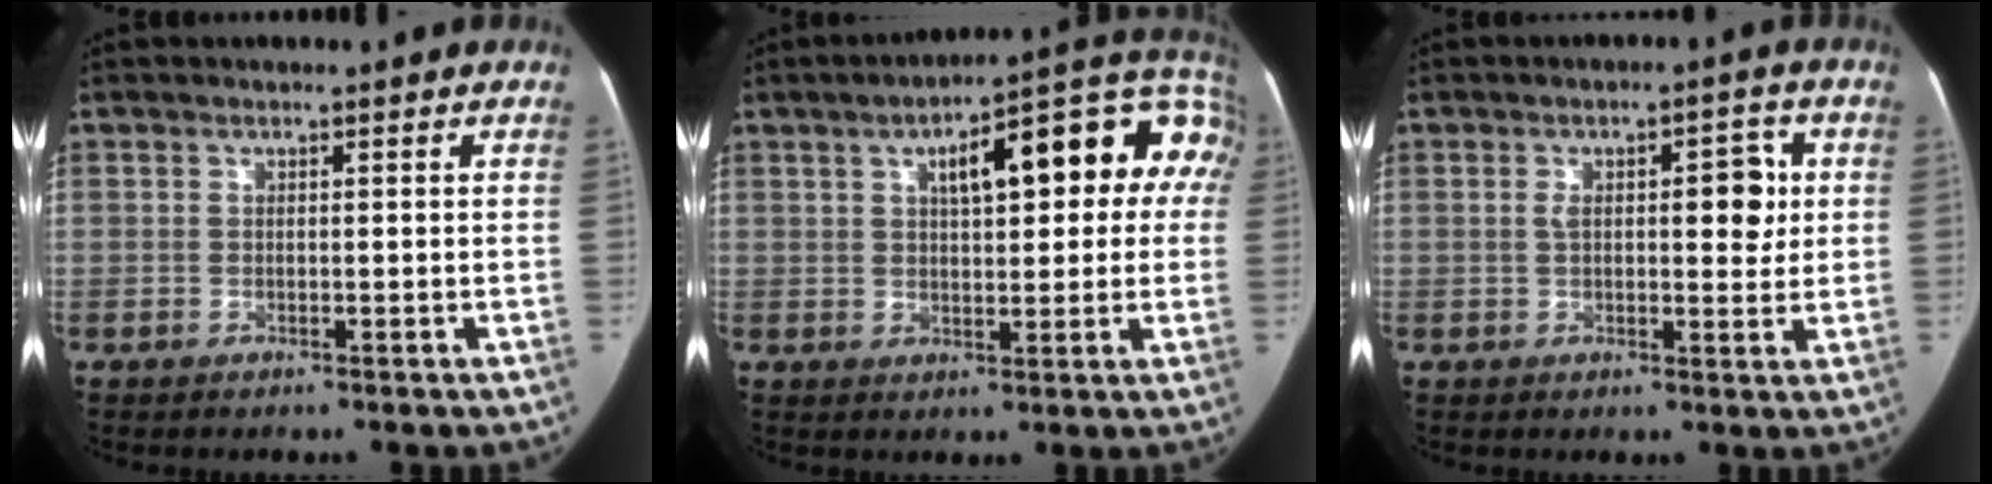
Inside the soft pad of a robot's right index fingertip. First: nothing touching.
{"total": 17.5, "force": [5.5, 5.9, 15.6], "torque": [-0.207, 0.055, 0.067]}
{"total": 7.3, "force": [1.5, 3.0, 6.5], "torque": [-0.089, 0.016, 0.023]}